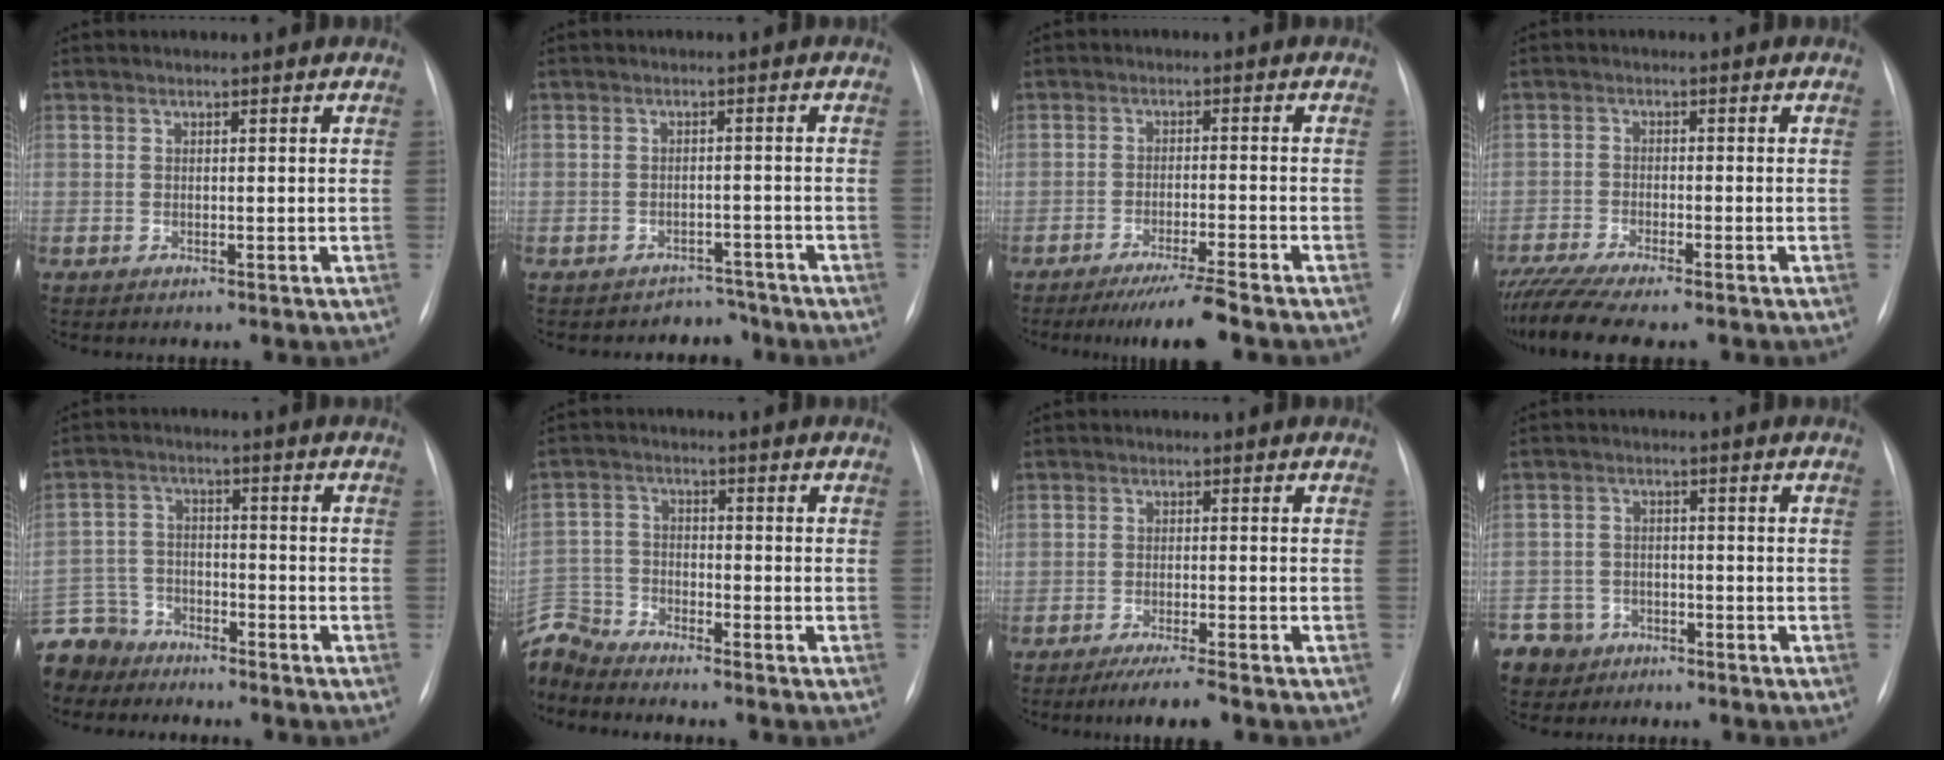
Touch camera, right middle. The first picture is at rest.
{"total": 3.3, "force": [-2.8, 1.4, -1.1], "torque": [0.021, 0.020, -0.039]}
{"total": 6.6, "force": [-5.4, -1.1, 3.7], "torque": [-0.056, -0.021, -0.092]}
{"total": 9.0, "force": [-7.7, 0.6, 4.6], "torque": [-0.077, -0.014, -0.124]}
{"total": 9.8, "force": [-8.7, 4.5, 0.9], "torque": [-0.033, 0.003, -0.163]}
{"total": 7.7, "force": [-7.6, 0.9, 0.1], "torque": [-0.012, 0.003, -0.154]}
{"total": 5.2, "force": [-4.1, -0.4, 3.2], "torque": [-0.049, -0.014, -0.068]}
{"total": 7.4, "force": [-4.8, 5.6, 0.5], "torque": [-0.015, 0.003, -0.081]}